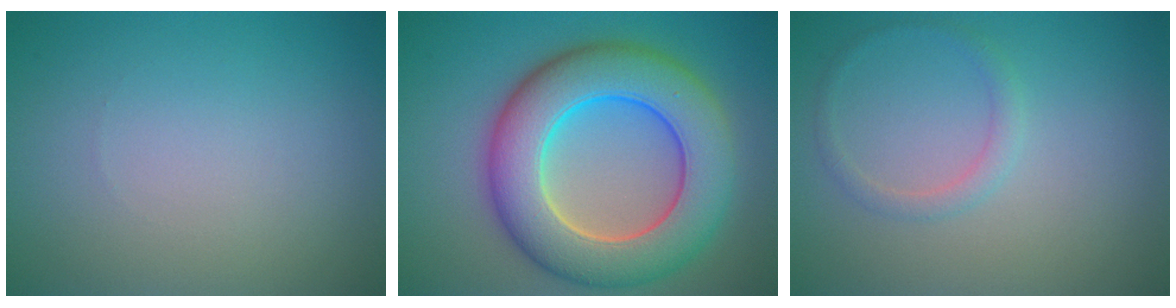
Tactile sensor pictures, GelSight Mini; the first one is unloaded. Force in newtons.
{"total": 11.0, "press": 11.0, "slide": 0.6}
{"total": 1.3, "press": 1.3, "slide": 0.1}